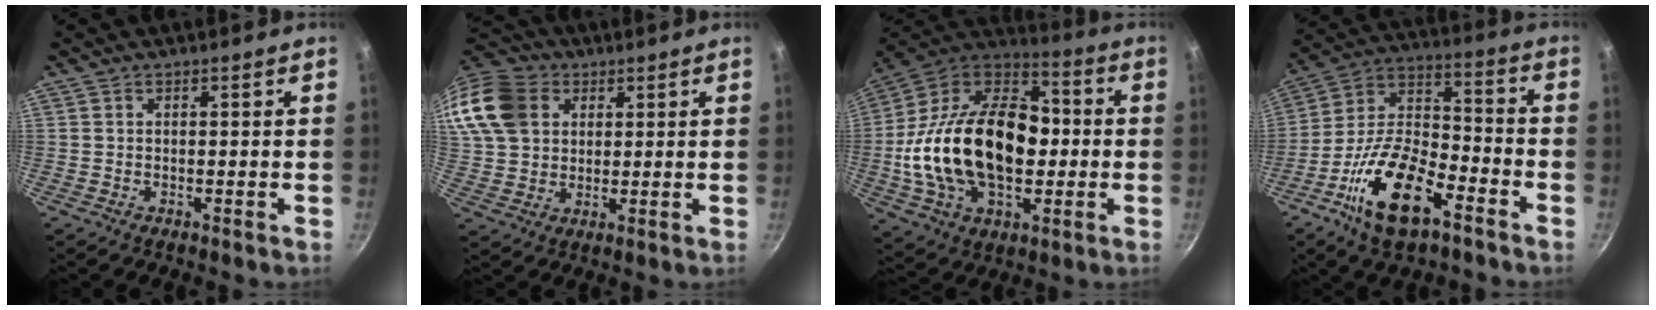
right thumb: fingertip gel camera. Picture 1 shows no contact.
{"total": 20.4, "force": [7.3, 15.8, 10.6], "torque": [-0.245, 0.027, 0.136]}
{"total": 29.4, "force": [-1.7, 18.7, 22.6], "torque": [-0.391, 0.043, -0.035]}
{"total": 18.6, "force": [-9.4, 8.3, 13.7], "torque": [-0.246, 0.053, -0.189]}